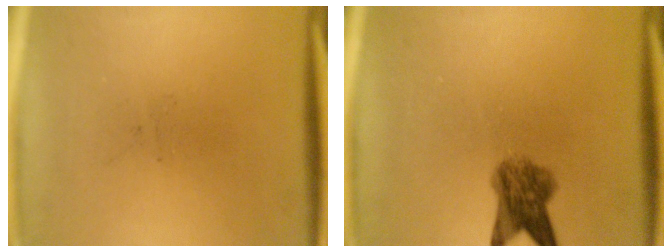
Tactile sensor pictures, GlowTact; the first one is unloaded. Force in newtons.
{"total": 5.2}